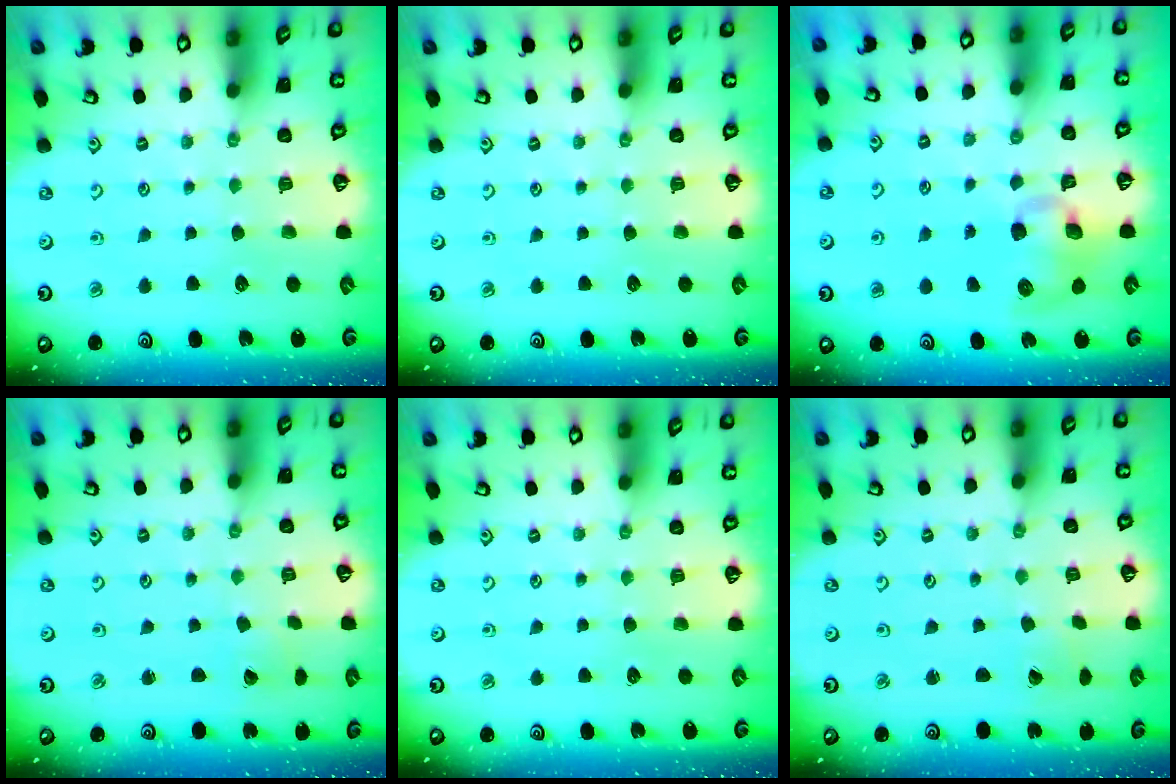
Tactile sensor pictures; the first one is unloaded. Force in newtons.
{"total": 0.0}
{"total": 8.7, "press": 8.6, "slide": 1.4}
{"total": 1.5, "press": 1.5, "slide": 0.2}
{"total": 0.0}
{"total": 0.0}